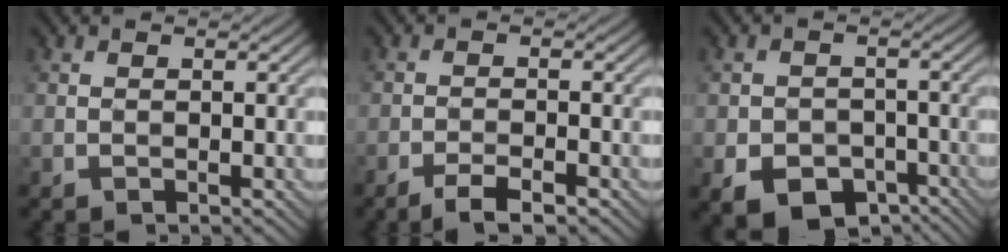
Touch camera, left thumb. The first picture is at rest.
{"total": 3.2, "force": [-2.4, 0.4, 2.0], "torque": [-0.043, 0.006, -0.045]}
{"total": 6.2, "force": [-3.4, 4.5, 2.7], "torque": [-0.053, -0.014, -0.048]}